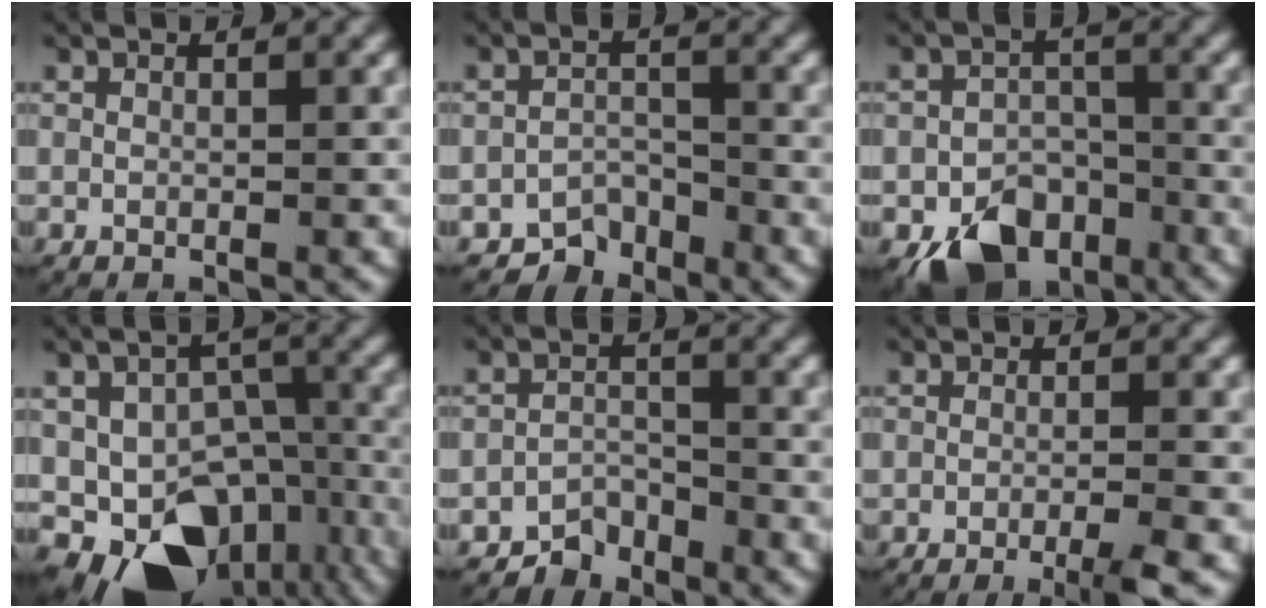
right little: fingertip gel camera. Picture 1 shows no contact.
{"total": 4.1, "force": [-3.4, 2.2, 0.6], "torque": [-0.005, -0.014, -0.060]}
{"total": 6.2, "force": [-4.7, 3.6, 2.0], "torque": [-0.011, -0.017, -0.086]}
{"total": 12.1, "force": [-5.7, 8.8, 5.9], "torque": [-0.095, -0.051, -0.080]}
{"total": 2.9, "force": [-2.6, 1.3, 0.4], "torque": [-0.006, -0.009, -0.049]}
{"total": 2.9, "force": [-2.0, 0.1, 2.1], "torque": [-0.032, -0.004, -0.033]}